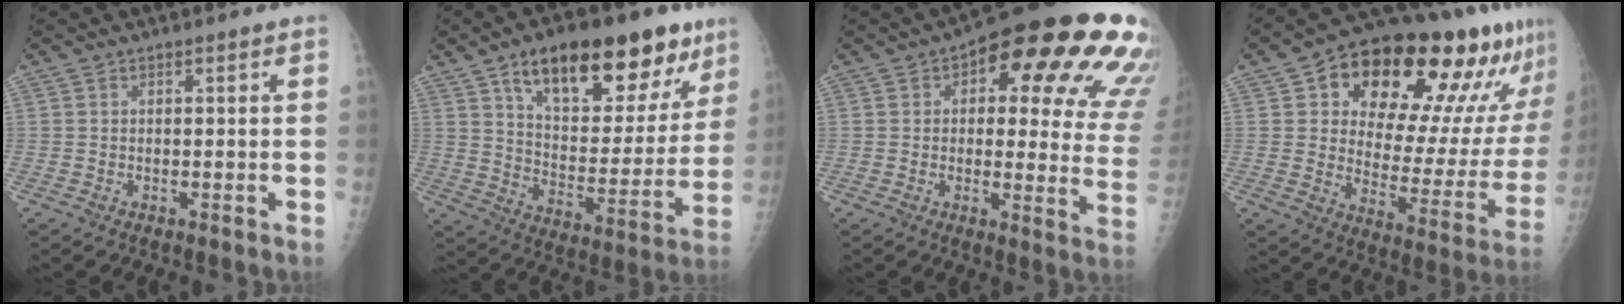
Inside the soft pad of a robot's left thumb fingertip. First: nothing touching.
{"total": 25.5, "force": [14.9, 11.3, 17.4], "torque": [-0.208, -0.031, 0.232]}
{"total": 24.7, "force": [10.6, 9.6, 20.2], "torque": [-0.191, -0.003, 0.125]}
{"total": 27.6, "force": [15.5, 12.9, 18.8], "torque": [-0.224, -0.024, 0.228]}